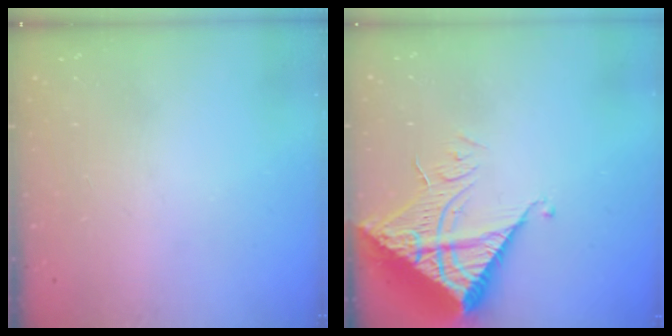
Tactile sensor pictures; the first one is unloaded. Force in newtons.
{"total": 12.1, "press": 12.0, "slide": 1.3}